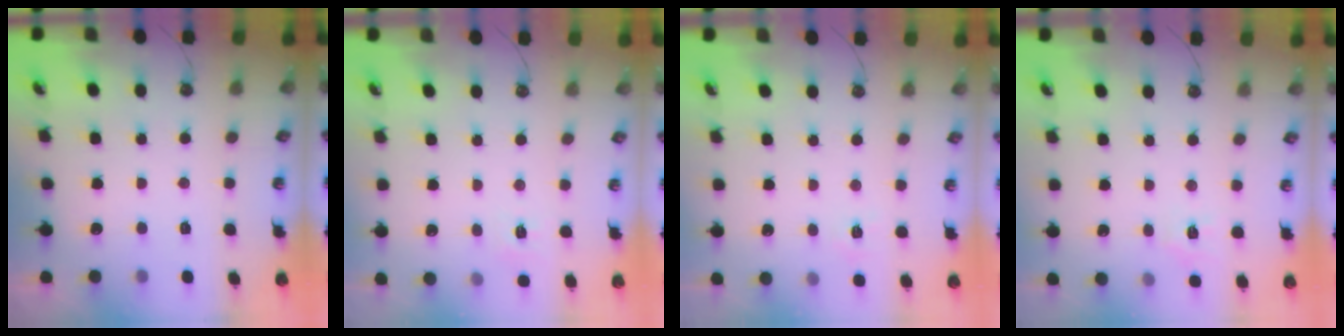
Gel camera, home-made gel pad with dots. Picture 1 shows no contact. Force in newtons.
{"total": 5.7, "press": 5.7, "slide": 0.7}
{"total": 3.5, "press": 3.5, "slide": 0.5}
{"total": 5.0, "press": 5.0, "slide": 0.6}